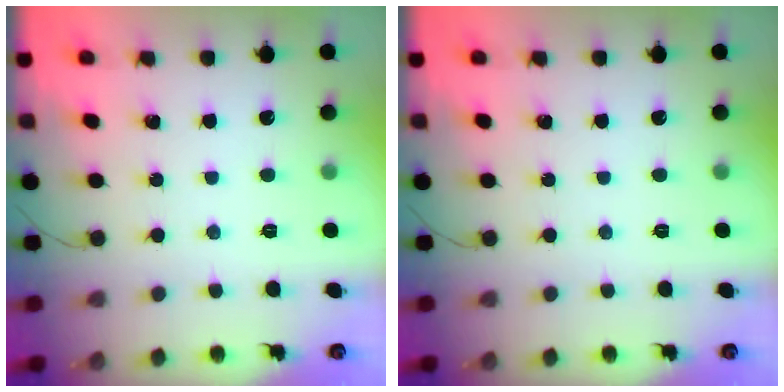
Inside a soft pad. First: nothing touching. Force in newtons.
{"total": 0.0}